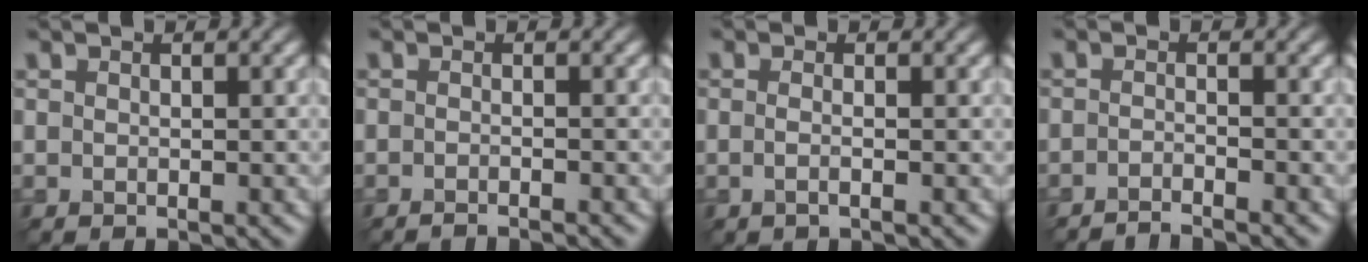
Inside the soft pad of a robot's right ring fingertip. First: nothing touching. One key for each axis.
{"total": 1.8, "fx": -1.5, "fy": 0.3, "fz": 1.0, "tx": 0.000, "ty": -0.001, "tz": -0.026}
{"total": 1.3, "fx": -0.2, "fy": 0.5, "fz": 1.1, "tx": -0.018, "ty": -0.007, "tz": -0.011}
{"total": 1.9, "fx": -1.7, "fy": 0.3, "fz": 0.9, "tx": -0.003, "ty": -0.003, "tz": -0.037}